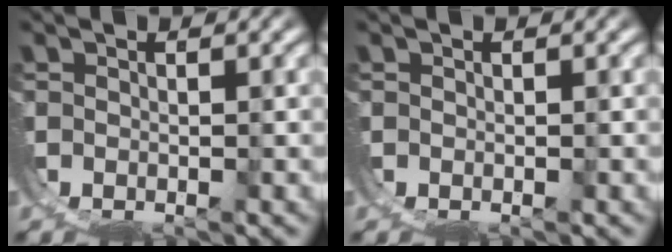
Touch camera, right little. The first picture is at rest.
{"total": 0.0}